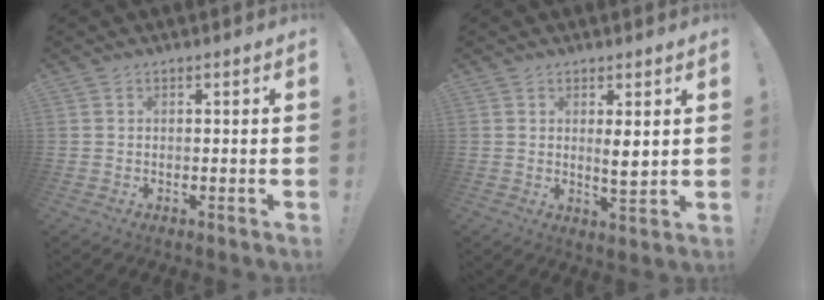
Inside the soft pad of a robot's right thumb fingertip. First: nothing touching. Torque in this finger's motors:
{"motor_torque": [-0.17, 0.22, 0.26, 0.02, 0.06]}